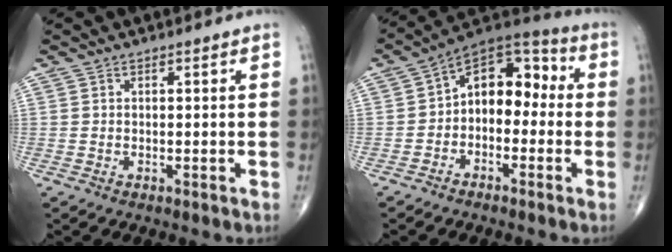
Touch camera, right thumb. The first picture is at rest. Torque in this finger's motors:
{"motor_torque": [0.10, 0.22, 0.35, -0.23, 0.07]}